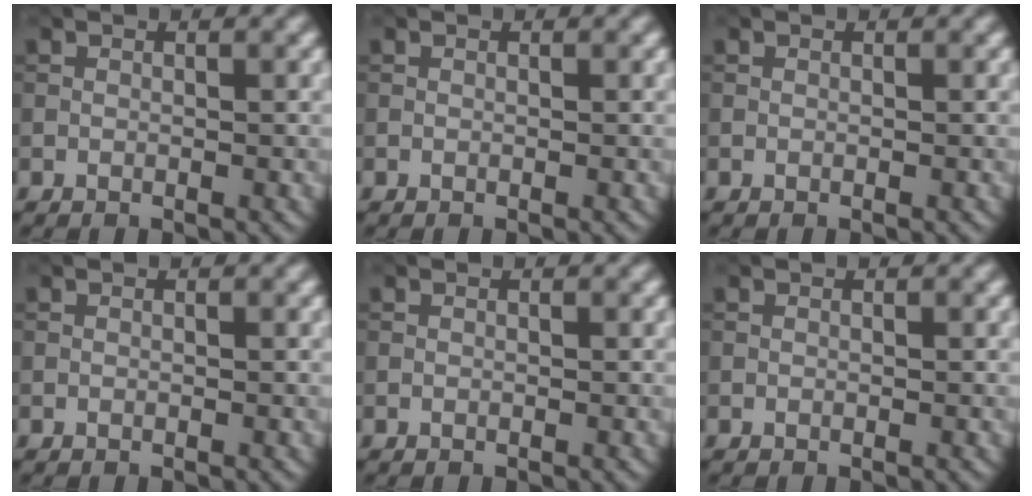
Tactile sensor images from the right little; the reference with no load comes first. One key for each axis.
{"total": 0.0}
{"total": 0.0}
{"total": 0.0}
{"total": 0.0}
{"total": 0.0}